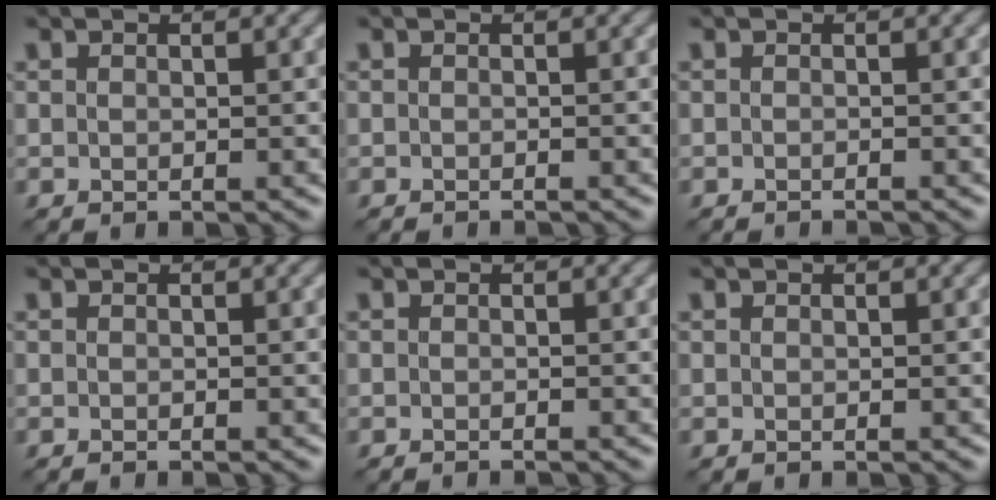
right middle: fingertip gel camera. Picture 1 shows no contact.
{"total": 0.8, "force": [-0.8, -0.2, -0.1], "torque": [0.001, -0.005, -0.014]}
{"total": 1.2, "force": [-1.2, -0.2, 0.0], "torque": [0.001, -0.006, -0.016]}
{"total": 0.0}
{"total": 0.7, "force": [-0.7, -0.2, 0.0], "torque": [0.000, -0.004, -0.012]}
{"total": 0.0}